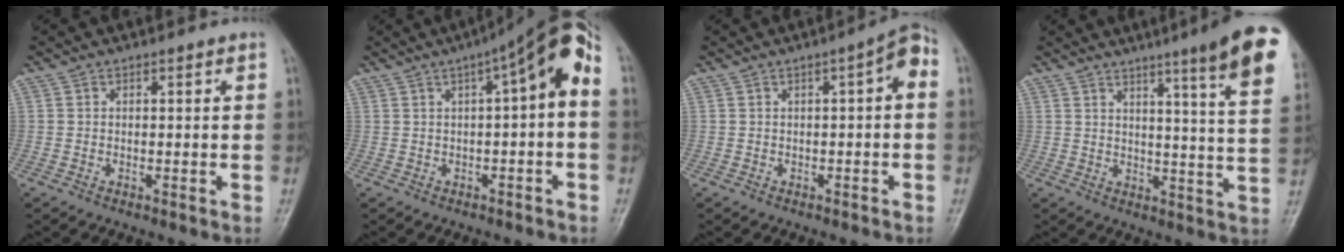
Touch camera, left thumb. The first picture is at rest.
{"total": 10.1, "force": [1.3, 2.8, 9.6], "torque": [-0.133, 0.046, 0.011]}
{"total": 4.1, "force": [-0.2, 1.4, 3.8], "torque": [-0.043, 0.030, -0.012]}
{"total": 15.4, "force": [9.2, 0.4, 12.4], "torque": [-0.147, -0.054, 0.109]}